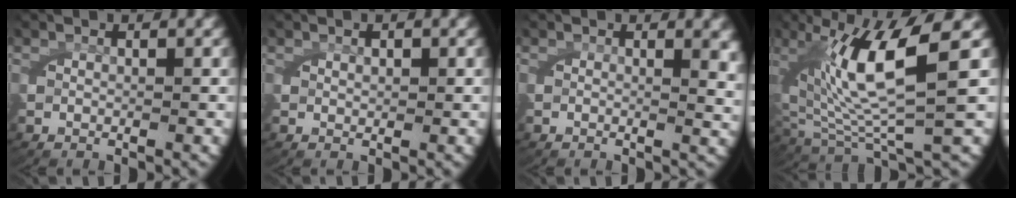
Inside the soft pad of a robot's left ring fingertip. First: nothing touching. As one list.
[{"total": 0.6, "force": [0.3, 0.2, 0.4], "torque": [-0.003, -0.004, 0.011]}, {"total": 1.4, "force": [0.7, 0.0, 1.2], "torque": [-0.022, -0.008, 0.012]}, {"total": 10.9, "force": [1.0, 4.9, 9.7], "torque": [-0.185, -0.016, 0.035]}]